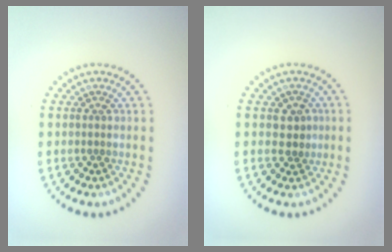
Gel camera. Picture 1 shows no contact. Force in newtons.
{"total": 1.9, "press": 1.7, "slide": 0.7}